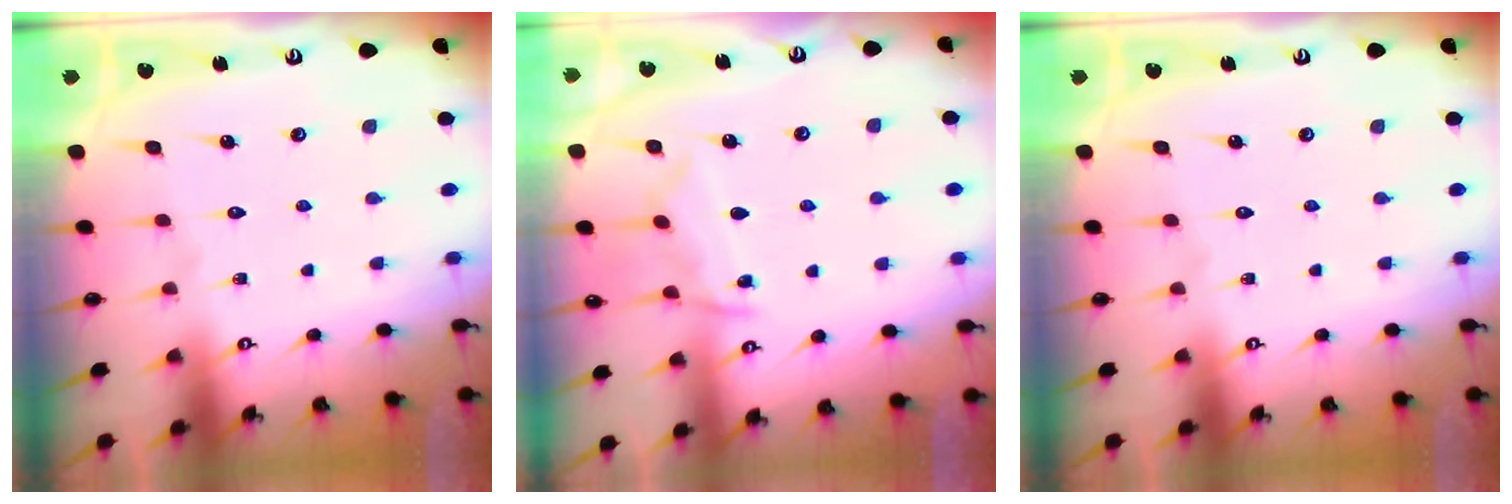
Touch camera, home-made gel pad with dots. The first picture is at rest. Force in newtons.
{"total": 8.7, "press": 8.6, "slide": 0.9}
{"total": 0.0}